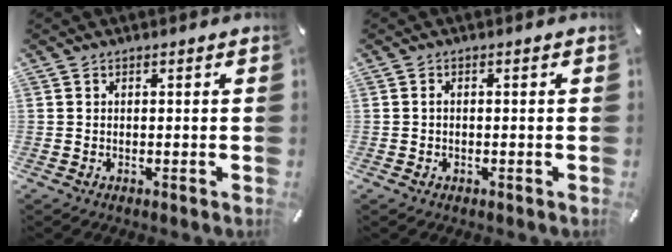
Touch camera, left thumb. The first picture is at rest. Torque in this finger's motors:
{"motor_torque": [-0.07, -0.15, -0.15, -0.26, -0.01]}